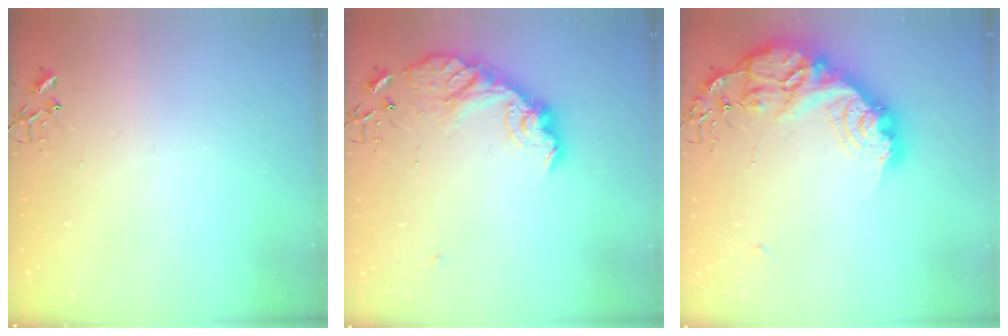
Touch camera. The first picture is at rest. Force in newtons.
{"total": 15.7, "press": 15.7, "slide": 1.0}
{"total": 24.7, "press": 24.6, "slide": 2.0}